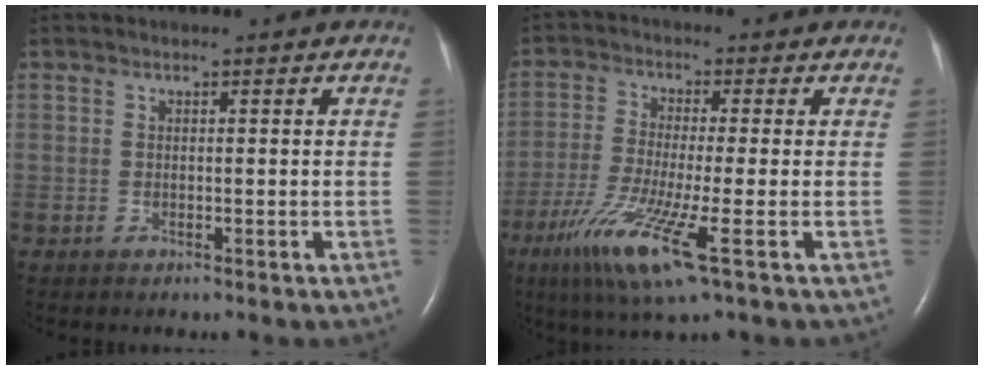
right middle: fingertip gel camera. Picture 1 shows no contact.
{"total": 10.5, "force": [-4.8, 0.1, 9.4], "torque": [-0.197, -0.036, -0.091]}